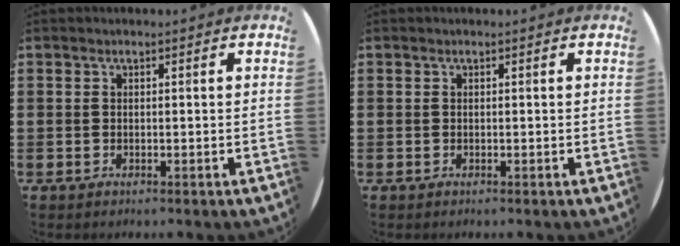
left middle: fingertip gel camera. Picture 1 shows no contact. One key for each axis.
{"total": 0.0}